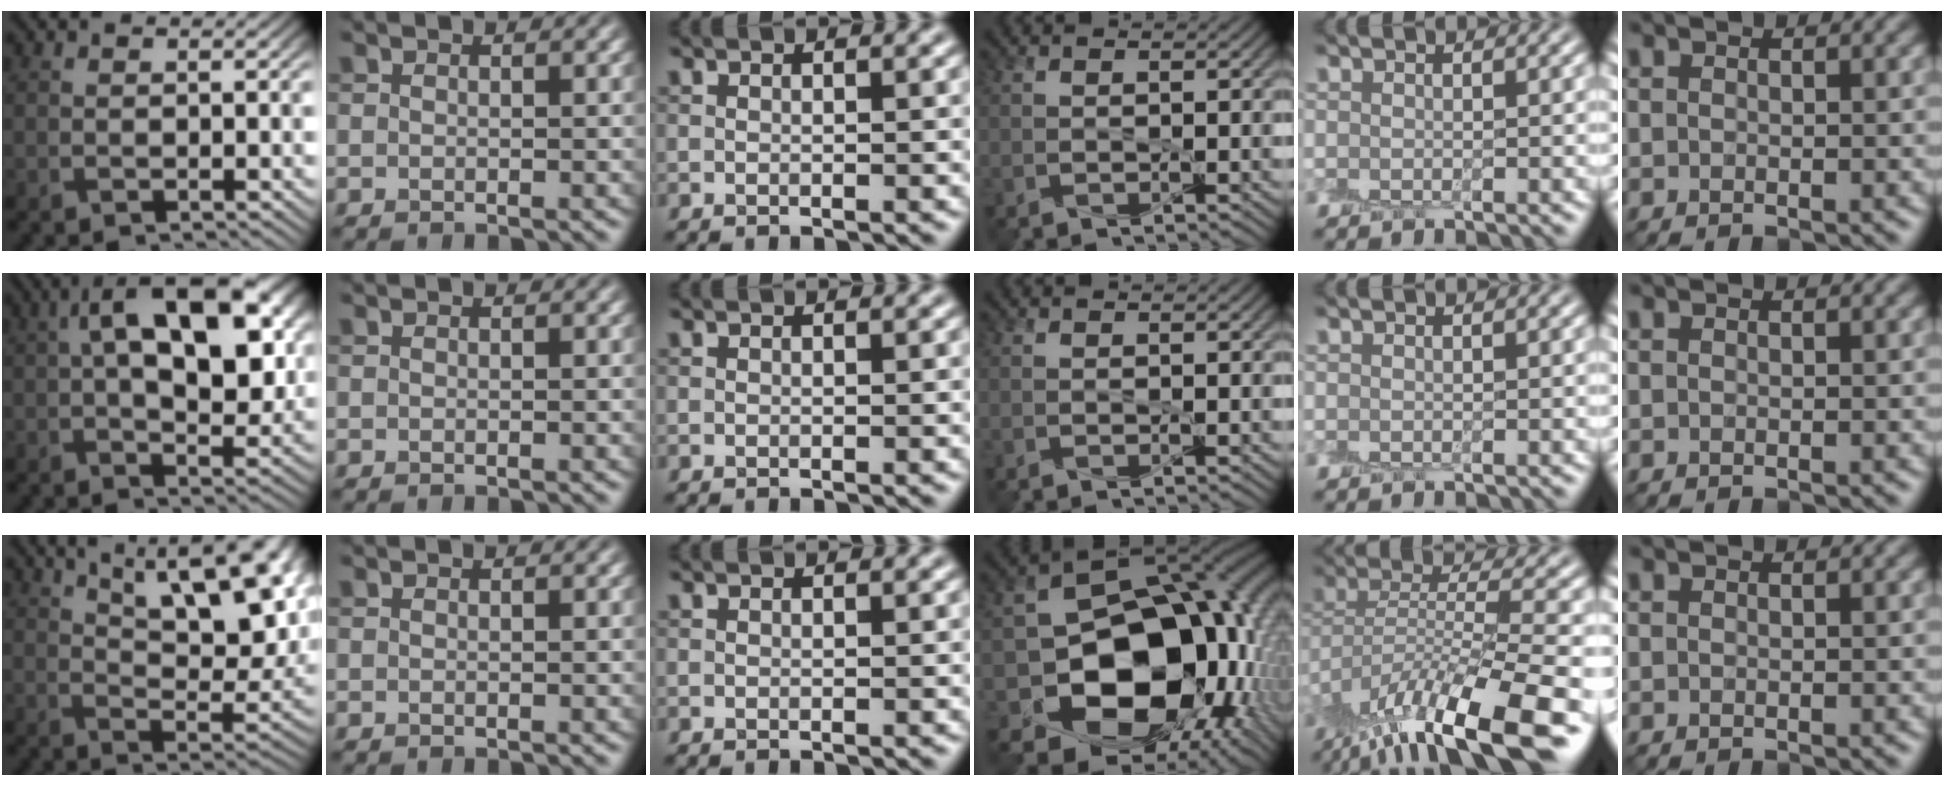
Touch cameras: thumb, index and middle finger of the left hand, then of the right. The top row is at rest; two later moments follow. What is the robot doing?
{"motion": "peel", "object": "plastic screen protector"}